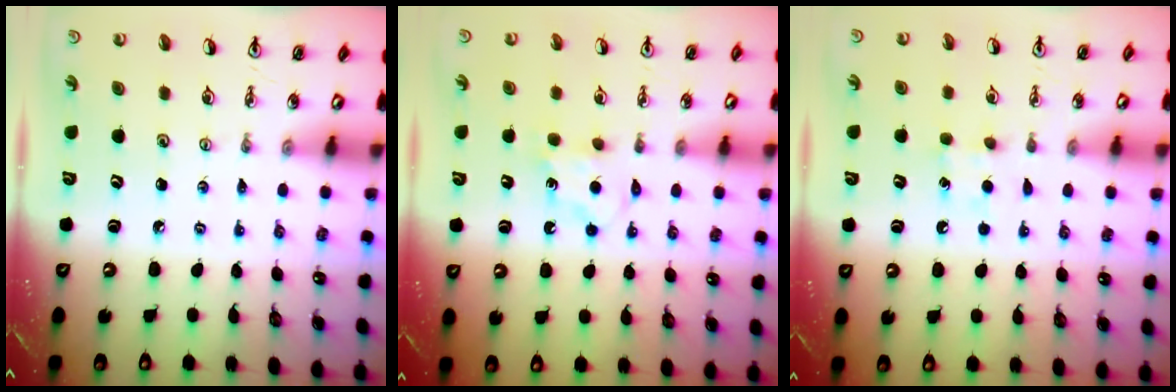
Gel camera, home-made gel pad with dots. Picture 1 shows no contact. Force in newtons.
{"total": 5.5, "press": 5.4, "slide": 0.7}
{"total": 5.0, "press": 4.9, "slide": 0.7}